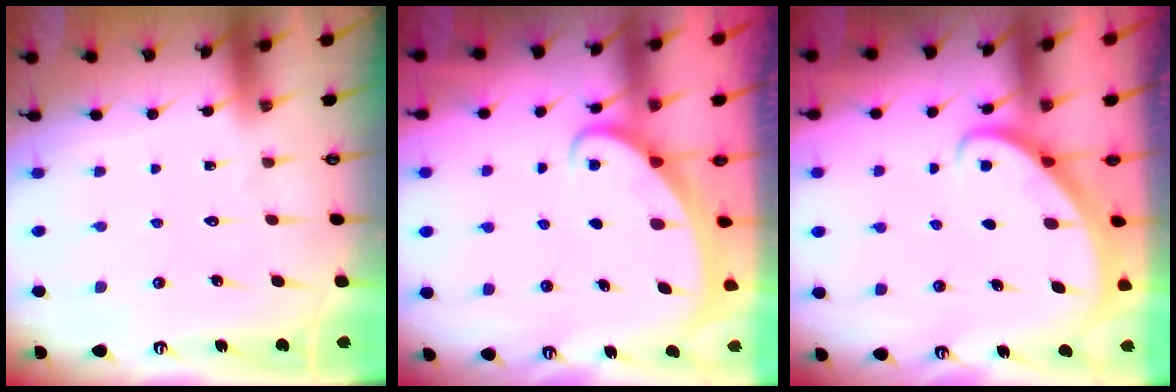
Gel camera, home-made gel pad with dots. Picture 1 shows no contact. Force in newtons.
{"total": 2.1, "press": 2.1, "slide": 0.2}
{"total": 2.7, "press": 2.7, "slide": 0.2}